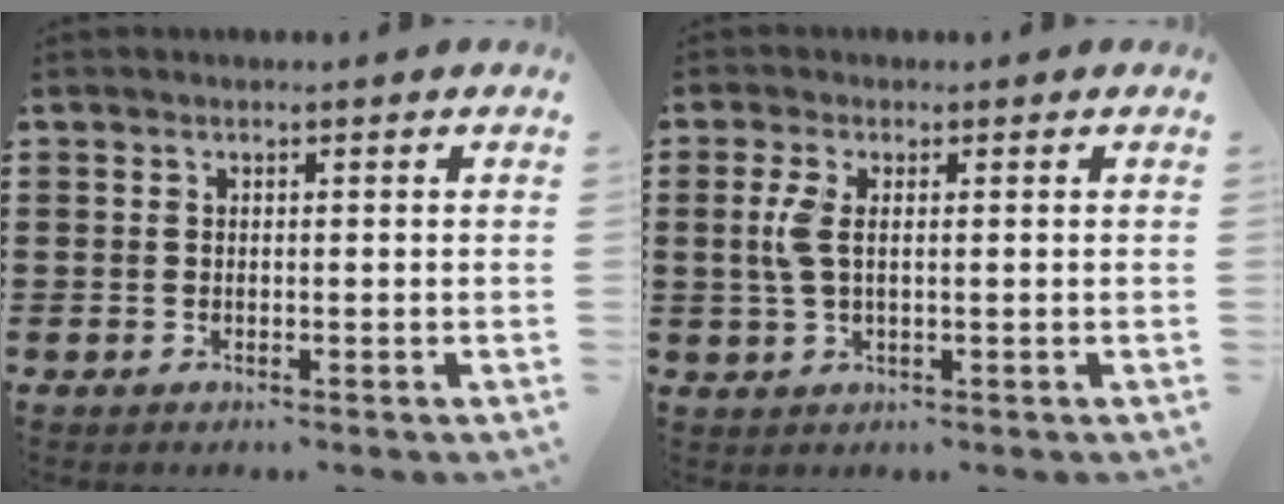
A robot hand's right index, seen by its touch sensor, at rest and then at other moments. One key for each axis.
{"total": 3.5, "fx": 0.5, "fy": 1.4, "fz": 3.1, "tx": -0.078, "ty": 0.001, "tz": 0.002}